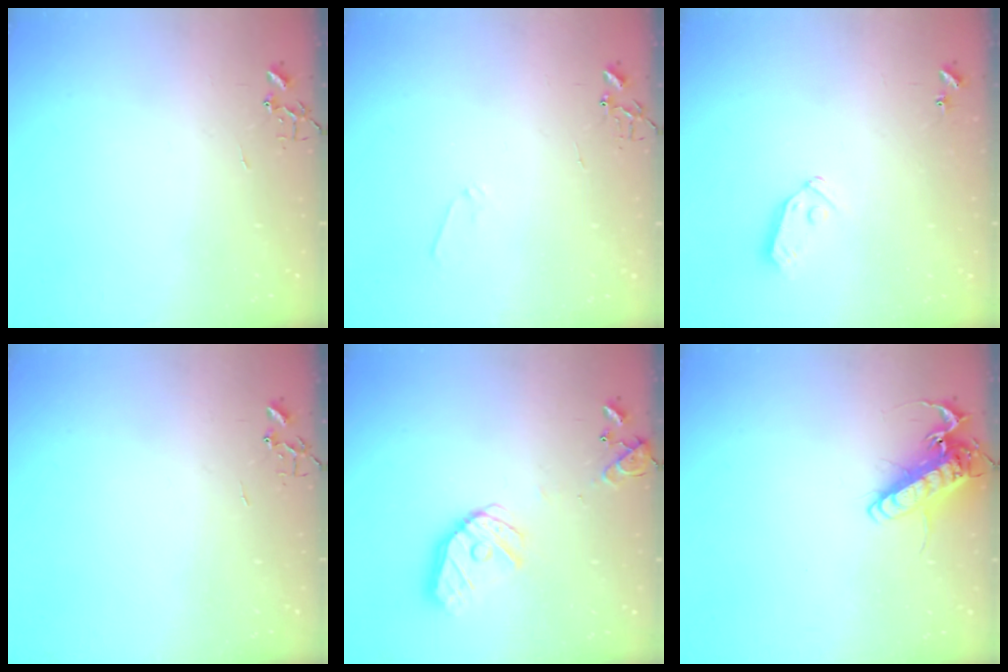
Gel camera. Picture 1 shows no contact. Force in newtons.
{"total": 5.9, "press": 5.9, "slide": 0.4}
{"total": 6.5, "press": 6.5, "slide": 0.4}
{"total": 0.0}
{"total": 15.8, "press": 15.5, "slide": 2.5}
{"total": 15.2, "press": 15.0, "slide": 2.4}